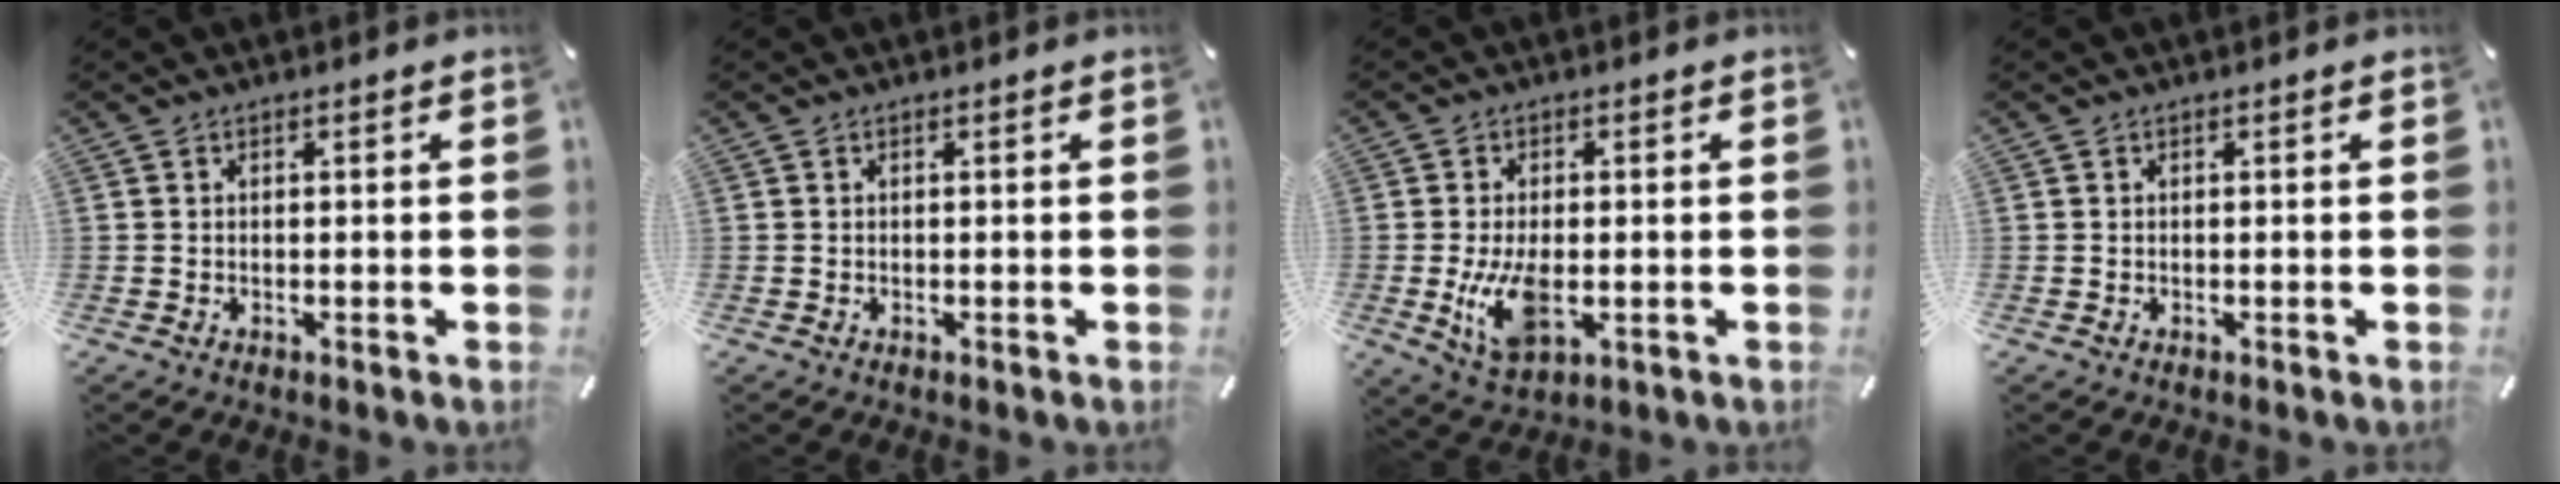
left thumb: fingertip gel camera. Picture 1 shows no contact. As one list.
[{"total": 0.0}, {"total": 9.4, "force": [-1.3, 5.3, 7.6], "torque": [-0.163, -0.011, -0.021]}, {"total": 0.0}]